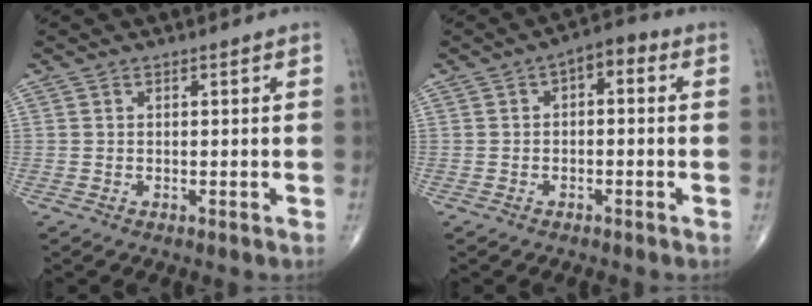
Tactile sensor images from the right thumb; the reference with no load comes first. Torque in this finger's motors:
{"motor_torque": [1.92, 2.53, 0.21, -0.13, 0.09]}